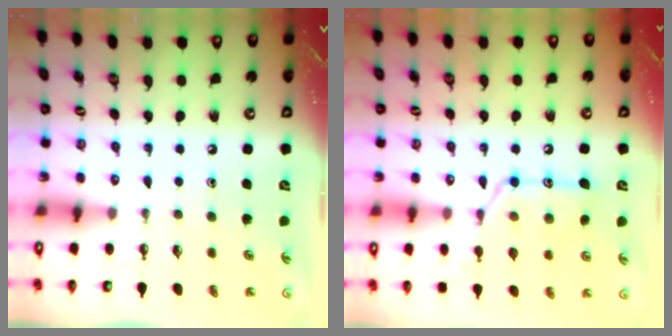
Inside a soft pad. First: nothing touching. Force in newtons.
{"total": 16.5, "press": 16.5, "slide": 1.3}